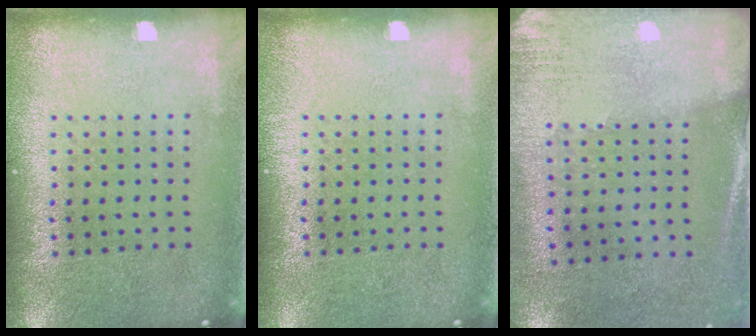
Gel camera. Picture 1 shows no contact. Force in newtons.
{"total": 0.0}
{"total": 2.6, "press": 2.3, "slide": 1.3}